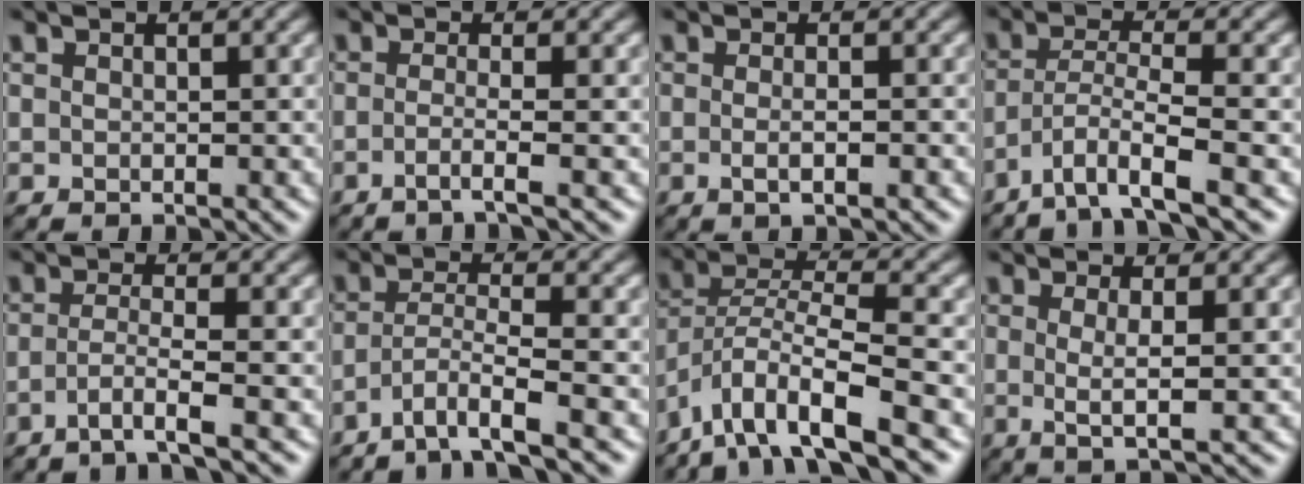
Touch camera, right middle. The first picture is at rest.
{"total": 1.9, "force": [-0.9, 0.3, 1.7], "torque": [-0.022, -0.002, -0.031]}
{"total": 2.2, "force": [-0.3, 0.9, 2.0], "torque": [-0.007, -0.003, -0.011]}
{"total": 4.6, "force": [-3.0, 0.5, 3.5], "torque": [-0.063, 0.002, -0.065]}
{"total": 2.5, "force": [-1.3, 0.1, 2.1], "torque": [-0.037, -0.001, -0.041]}
{"total": 3.5, "force": [-2.3, 0.2, 2.6], "torque": [-0.052, 0.003, -0.054]}
{"total": 8.0, "force": [-5.2, 1.9, 5.8], "torque": [-0.105, 0.005, -0.104]}
{"total": 2.7, "force": [0.3, 0.4, 2.6], "torque": [-0.052, -0.007, 0.004]}